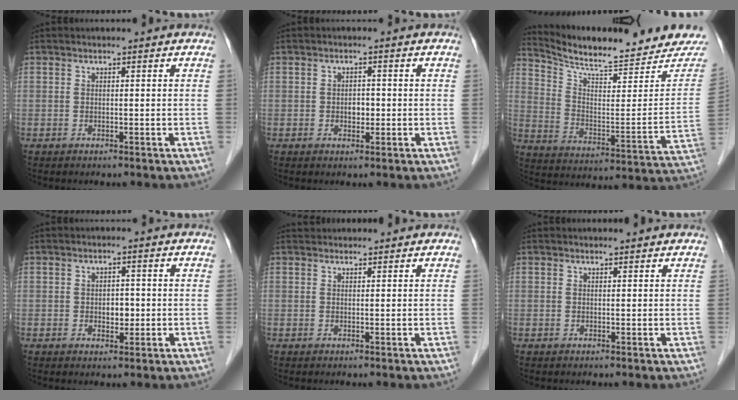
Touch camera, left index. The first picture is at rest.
{"total": 1.8, "force": [-0.5, 1.2, 1.3], "torque": [-0.018, 0.000, -0.007]}
{"total": 19.9, "force": [18.5, 2.7, 6.6], "torque": [-0.111, -0.064, 0.258]}
{"total": 2.3, "force": [-0.4, 1.6, 1.7], "torque": [-0.023, -0.002, -0.004]}
{"total": 2.0, "force": [1.9, 0.4, 0.0], "torque": [-0.005, 0.024, 0.033]}
{"total": 2.3, "force": [2.3, 0.2, 0.4], "torque": [-0.012, 0.008, 0.024]}